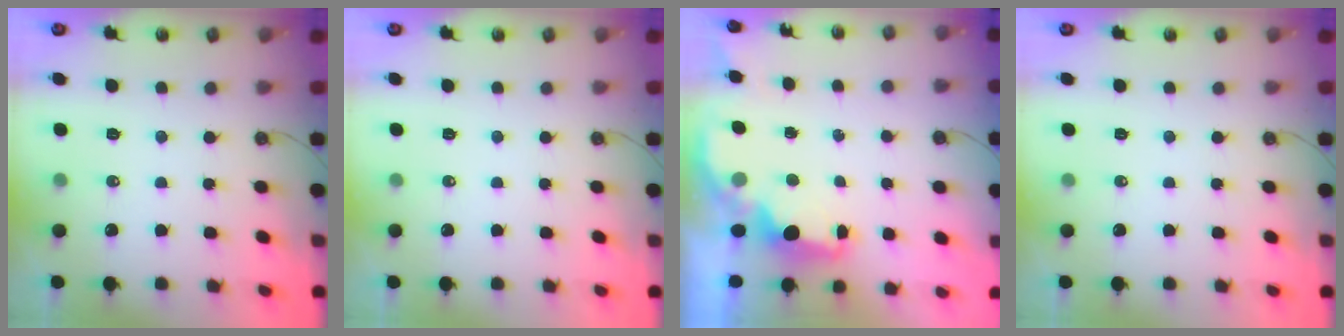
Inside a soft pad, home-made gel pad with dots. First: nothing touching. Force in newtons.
{"total": 0.0}
{"total": 2.4, "press": 2.2, "slide": 0.8}
{"total": 0.0}